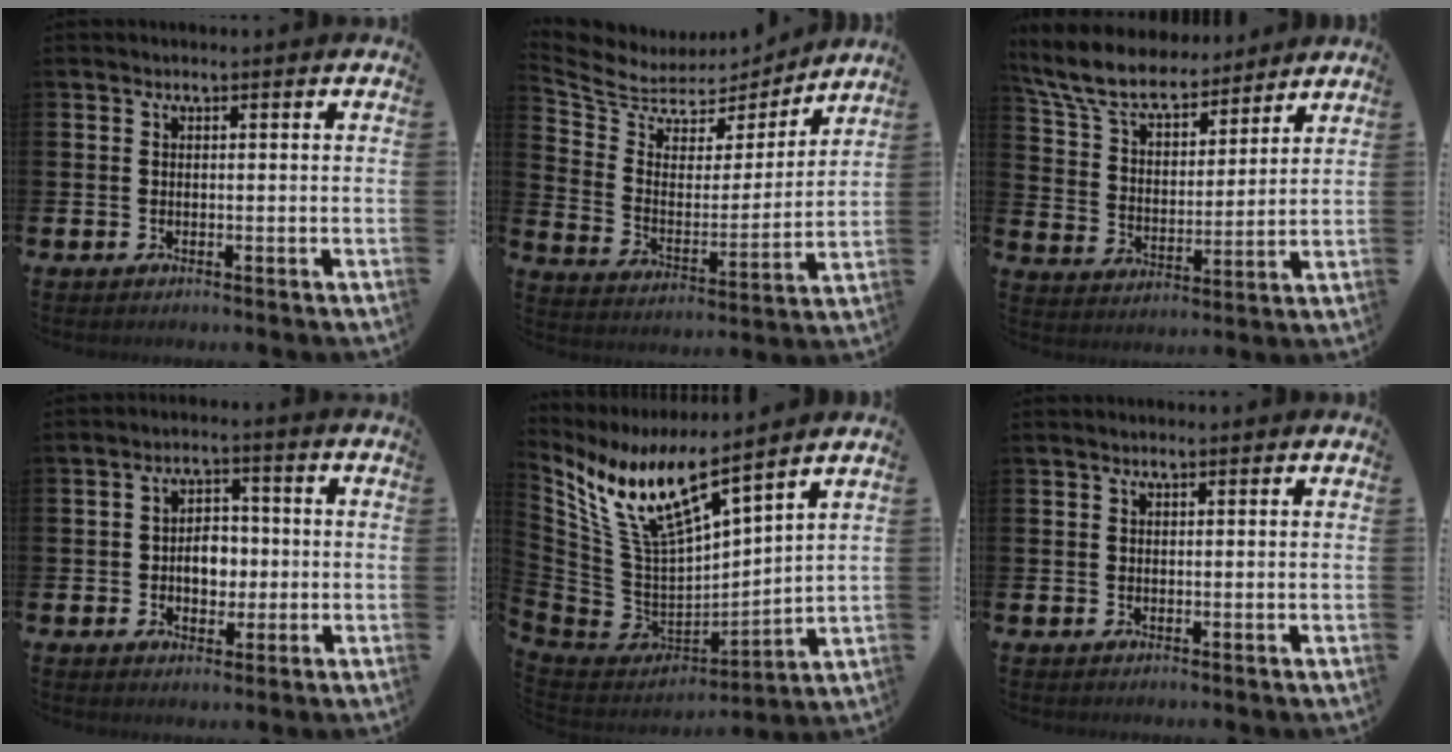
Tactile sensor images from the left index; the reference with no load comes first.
{"total": 6.3, "force": [5.7, 2.6, 0.3], "torque": [-0.054, -0.050, 0.096]}
{"total": 9.0, "force": [8.1, 2.8, 2.7], "torque": [-0.097, -0.047, 0.148]}
{"total": 4.1, "force": [-0.4, 3.1, 2.7], "torque": [-0.042, 0.004, -0.016]}
{"total": 11.7, "force": [9.0, 2.5, 7.0], "torque": [-0.186, -0.063, 0.156]}
{"total": 0.8, "force": [0.8, 0.2, 0.2], "torque": [-0.003, 0.002, 0.014]}